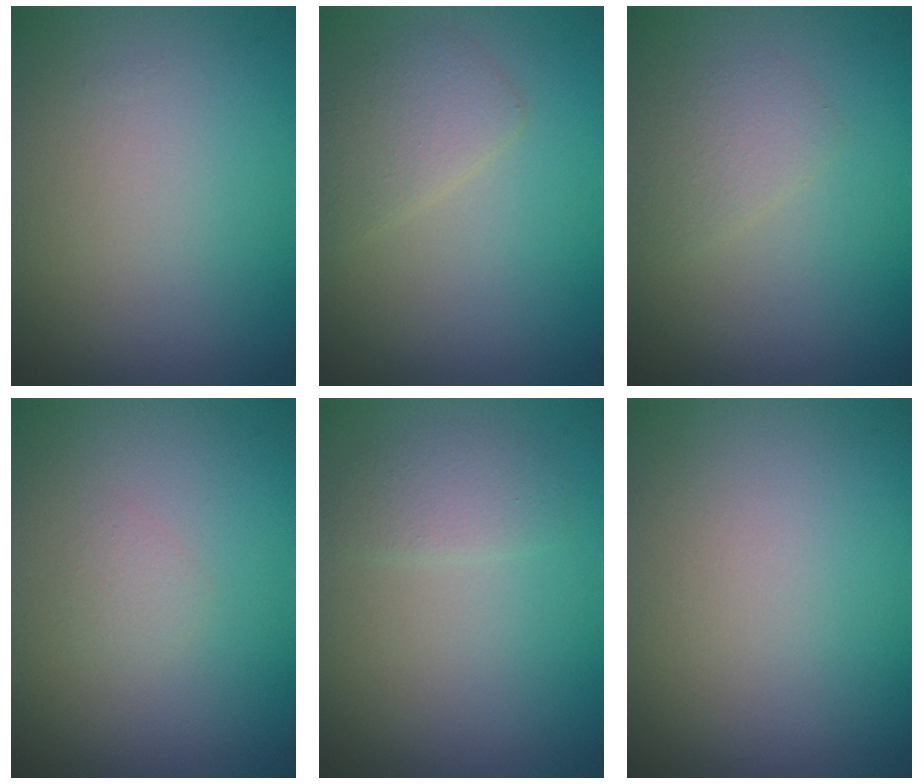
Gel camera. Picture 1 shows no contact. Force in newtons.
{"total": 2.1, "press": 2.1, "slide": 0.1}
{"total": 1.5, "press": 1.4, "slide": 0.1}
{"total": 0.7, "press": 0.7, "slide": 0.0}
{"total": 1.5, "press": 1.5, "slide": 0.1}
{"total": 0.0}